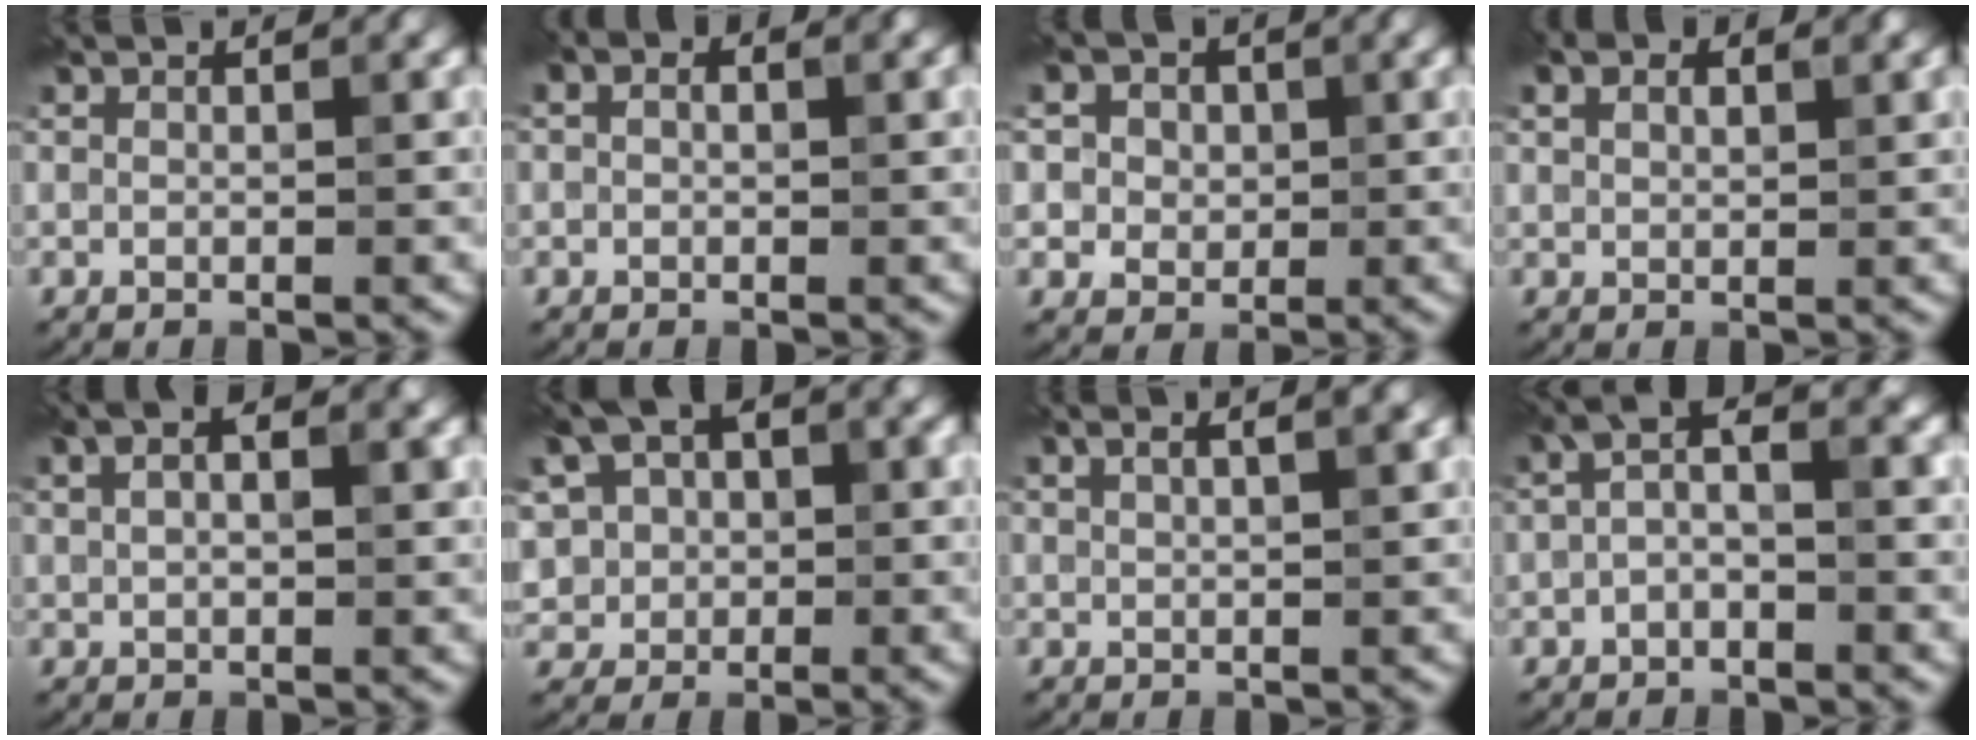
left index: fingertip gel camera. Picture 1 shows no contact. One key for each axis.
{"total": 3.2, "fx": 1.0, "fy": 2.1, "fz": 2.2, "tx": -0.015, "ty": 0.009, "tz": -0.012}
{"total": 6.9, "fx": 2.6, "fy": 5.6, "fz": 3.2, "tx": -0.051, "ty": 0.025, "tz": 0.010}
{"total": 3.3, "fx": 1.6, "fy": 1.9, "fz": 2.2, "tx": -0.035, "ty": 0.012, "tz": 0.018}
{"total": 5.6, "fx": 2.1, "fy": 3.0, "fz": 4.2, "tx": -0.058, "ty": 0.016, "tz": 0.021}
{"total": 8.2, "fx": 1.7, "fy": 6.3, "fz": 5.0, "tx": -0.095, "ty": 0.026, "tz": 0.016}
{"total": 3.6, "fx": 1.9, "fy": 1.4, "fz": 2.7, "tx": -0.017, "ty": 0.012, "tz": 0.005}
{"total": 3.9, "fx": -0.2, "fy": 1.6, "fz": 3.6, "tx": -0.068, "ty": 0.020, "tz": -0.014}